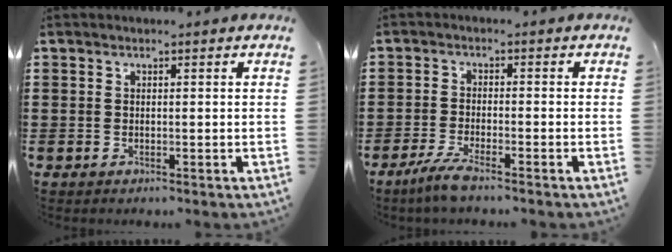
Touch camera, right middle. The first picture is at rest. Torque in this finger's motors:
{"motor_torque": [2.14, 0.00, 0.08, 0.09]}